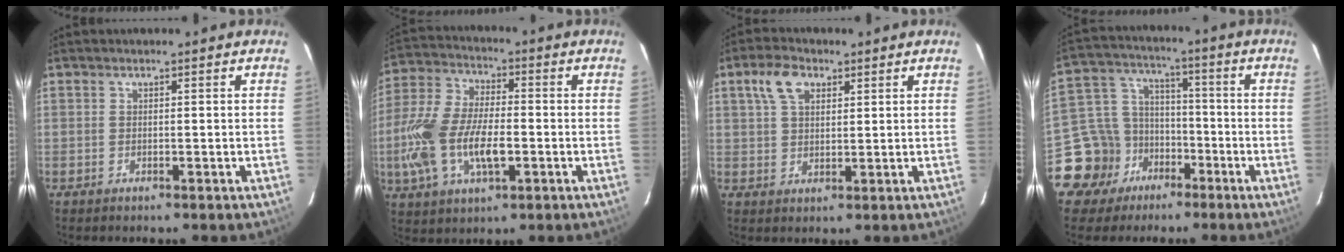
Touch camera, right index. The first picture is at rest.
{"total": 16.2, "force": [-3.8, 7.7, 13.8], "torque": [-0.305, -0.002, -0.069]}
{"total": 6.2, "force": [2.9, 3.7, 4.0], "torque": [-0.079, 0.020, 0.055]}
{"total": 11.9, "force": [-6.8, 9.4, 2.4], "torque": [-0.074, 0.043, -0.106]}